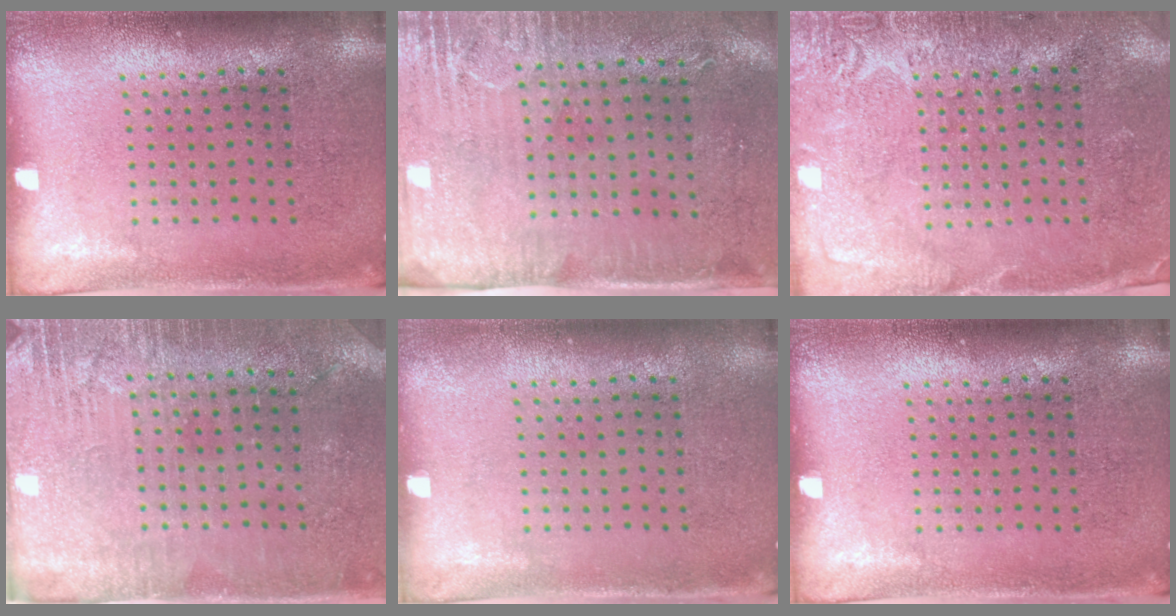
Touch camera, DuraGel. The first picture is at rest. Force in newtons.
{"total": 3.0, "press": 2.4, "slide": 1.7}
{"total": 2.7, "press": 2.6, "slide": 0.5}
{"total": 2.8, "press": 2.7, "slide": 0.7}
{"total": 0.0}
{"total": 0.0}